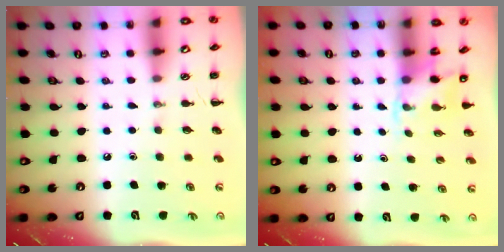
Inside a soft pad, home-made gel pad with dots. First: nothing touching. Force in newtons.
{"total": 2.5, "press": 2.3, "slide": 1.0}